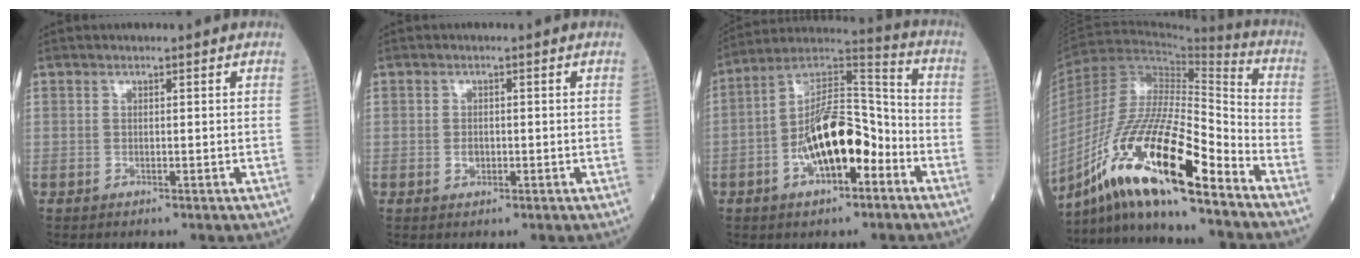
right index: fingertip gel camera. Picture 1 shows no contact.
{"total": 1.4, "force": [-0.3, 1.0, 0.9], "torque": [-0.017, 0.001, -0.002]}
{"total": 14.6, "force": [-5.0, 5.4, 12.7], "torque": [-0.232, 0.024, -0.084]}
{"total": 20.1, "force": [-12.8, 2.3, 15.3], "torque": [-0.312, -0.026, -0.235]}